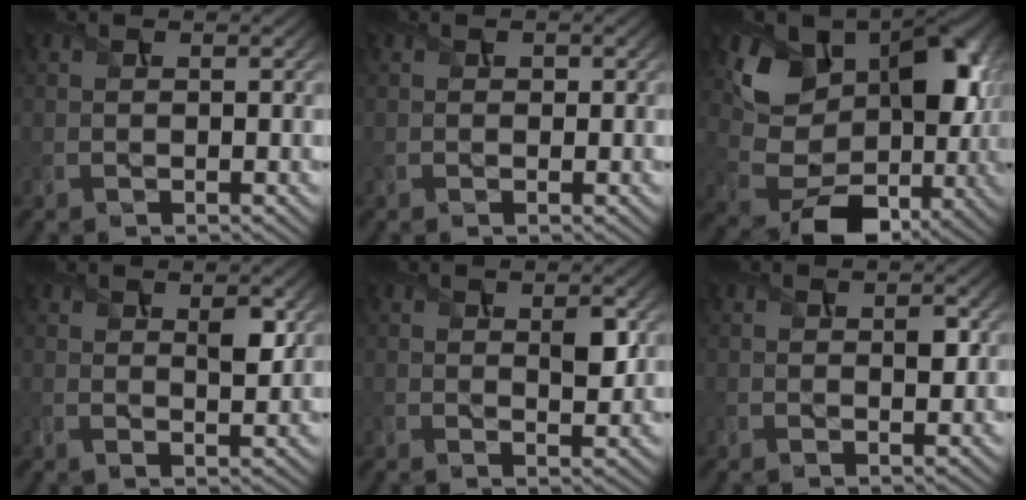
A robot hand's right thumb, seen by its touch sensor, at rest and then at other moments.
{"total": 0.5, "force": [0.1, 0.5, 0.2], "torque": [-0.001, -0.004, -0.001]}
{"total": 13.6, "force": [2.8, 9.9, 8.9], "torque": [-0.139, -0.017, 0.061]}
{"total": 3.2, "force": [1.6, 1.4, 2.4], "torque": [-0.047, -0.006, 0.033]}
{"total": 3.1, "force": [1.2, 1.4, 2.6], "torque": [-0.047, -0.005, 0.026]}
{"total": 1.9, "force": [0.6, 1.0, 1.4], "torque": [-0.026, -0.004, 0.014]}